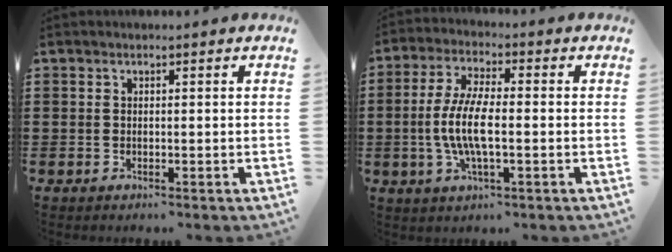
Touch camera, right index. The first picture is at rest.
{"total": 7.7, "force": [-1.4, 2.4, 7.2], "torque": [-0.165, -0.010, -0.034]}